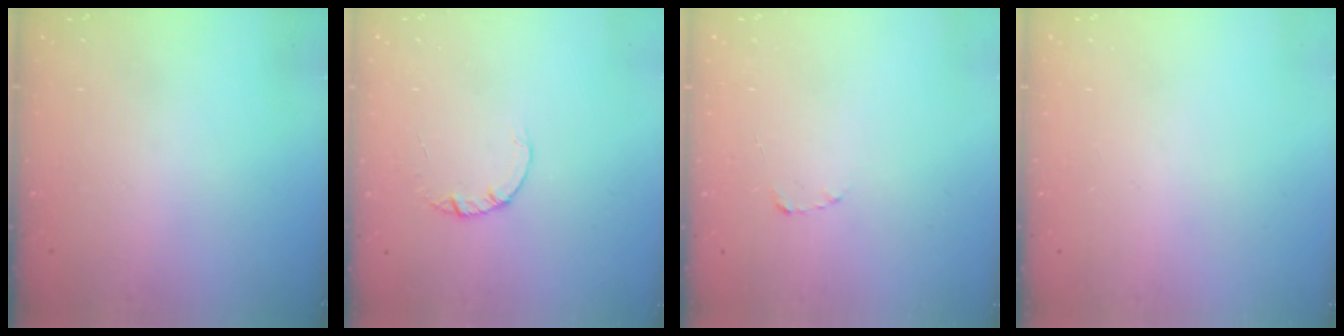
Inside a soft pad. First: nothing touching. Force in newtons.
{"total": 1.4, "press": 1.4, "slide": 0.2}
{"total": 1.8, "press": 1.7, "slide": 0.3}
{"total": 0.0}